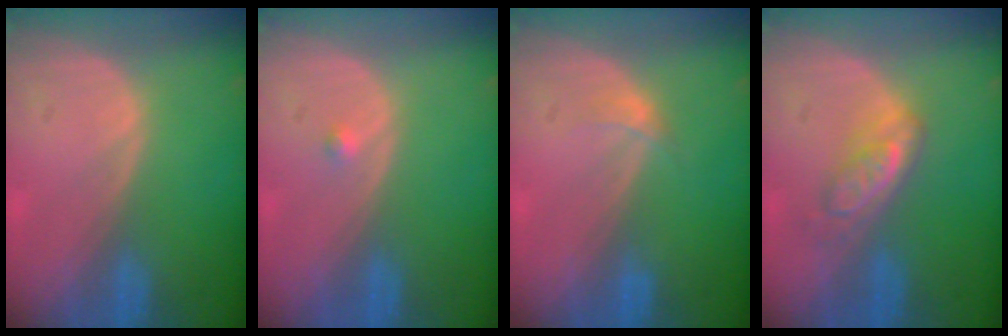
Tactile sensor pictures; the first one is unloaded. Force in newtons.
{"total": 0.8, "press": 0.6, "slide": 0.4}
{"total": 1.2, "press": 1.2, "slide": 0.1}
{"total": 4.9, "press": 4.6, "slide": 1.8}